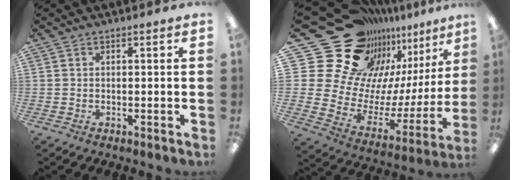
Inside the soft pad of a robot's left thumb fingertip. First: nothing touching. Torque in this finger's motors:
{"motor_torque": [0.52, 0.59, -0.25, -0.46, -0.05]}